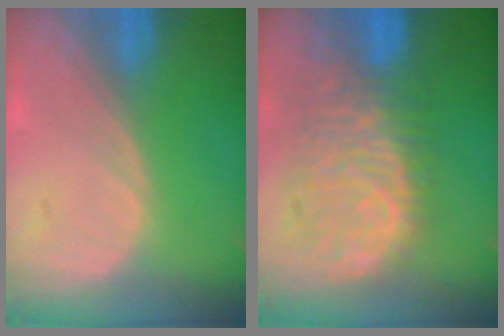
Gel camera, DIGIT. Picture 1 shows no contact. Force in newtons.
{"total": 11.4, "press": 9.8, "slide": 5.9}